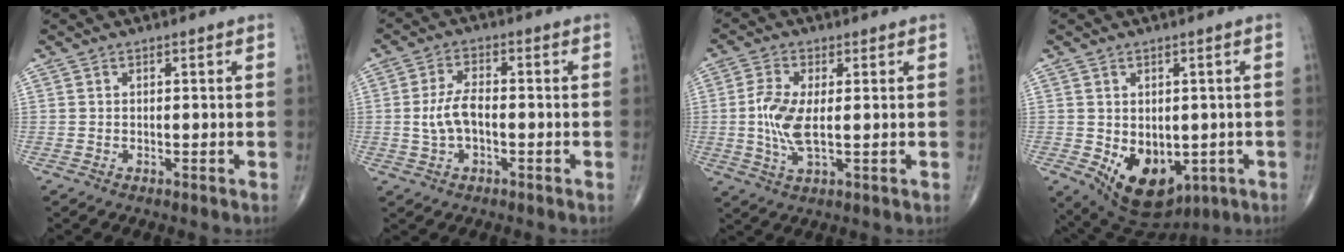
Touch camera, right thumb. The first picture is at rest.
{"total": 6.0, "force": [-0.8, 3.1, 5.0], "torque": [-0.105, 0.016, -0.018]}
{"total": 7.7, "force": [0.0, 3.0, 7.1], "torque": [-0.163, -0.008, -0.002]}
{"total": 12.5, "force": [-3.2, 8.4, 8.6], "torque": [-0.103, -0.009, -0.025]}